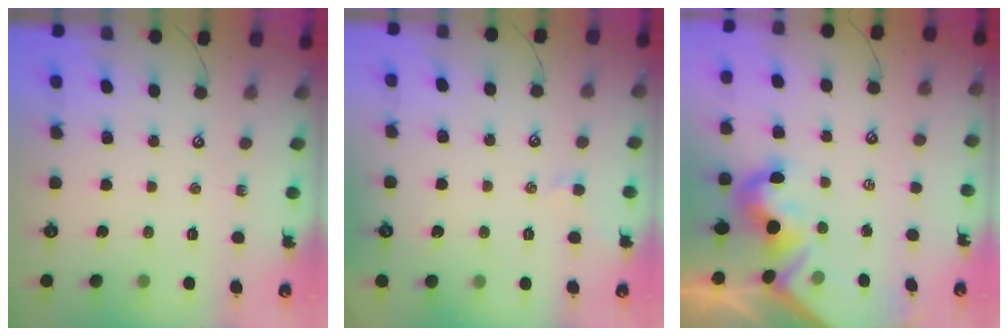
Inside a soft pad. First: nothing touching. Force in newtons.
{"total": 1.2, "press": 1.2, "slide": 0.4}
{"total": 5.8, "press": 5.7, "slide": 1.2}